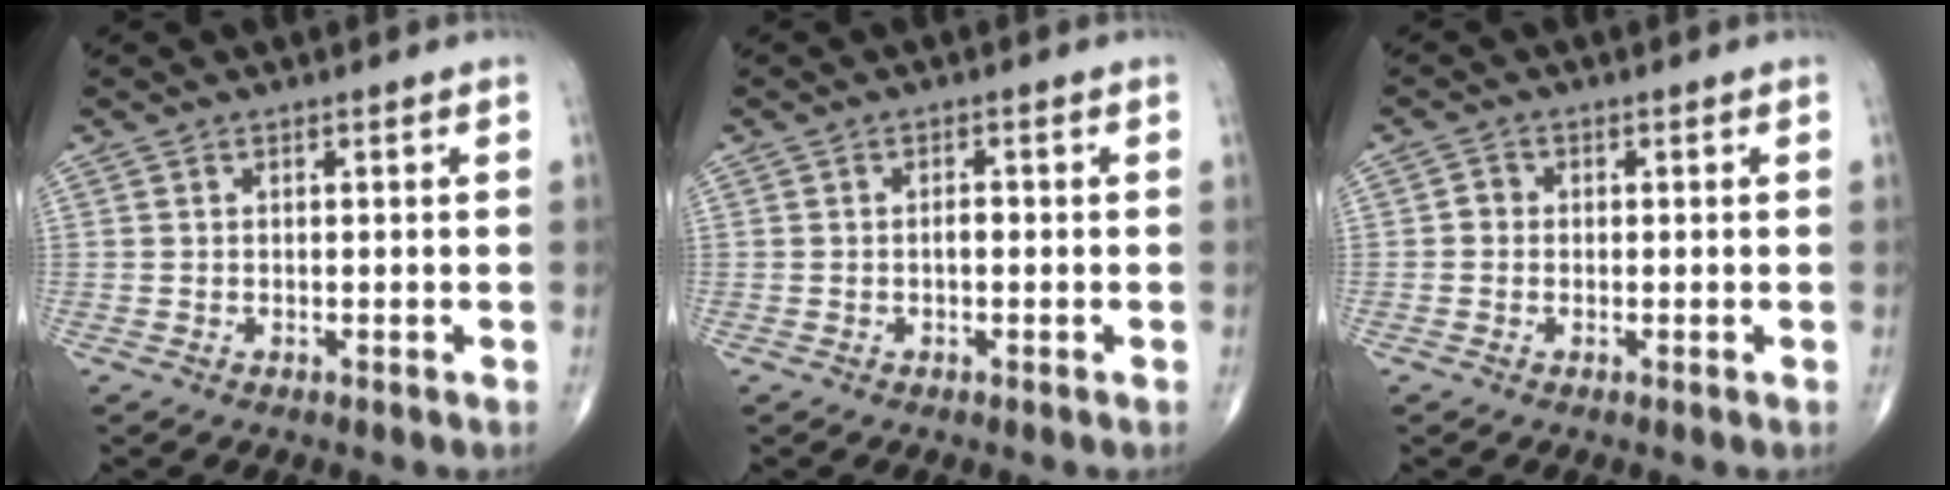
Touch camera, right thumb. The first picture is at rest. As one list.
[{"total": 1.3, "force": [-0.3, 0.7, 1.1], "torque": [-0.014, 0.003, -0.008]}, {"total": 1.6, "force": [-0.2, 1.5, 0.7], "torque": [0.000, 0.005, -0.009]}]